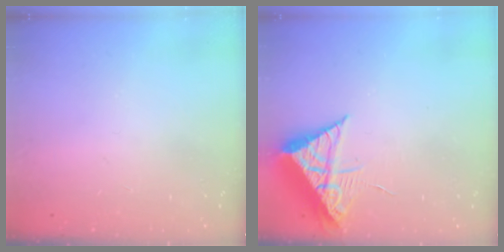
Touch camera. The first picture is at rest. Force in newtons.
{"total": 9.8, "press": 9.8, "slide": 0.6}